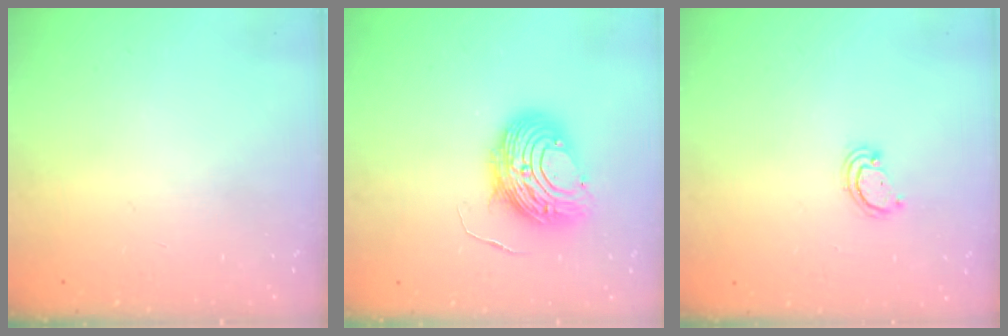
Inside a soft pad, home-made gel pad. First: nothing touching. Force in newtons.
{"total": 9.5, "press": 9.5, "slide": 0.8}
{"total": 2.3, "press": 2.3, "slide": 0.3}